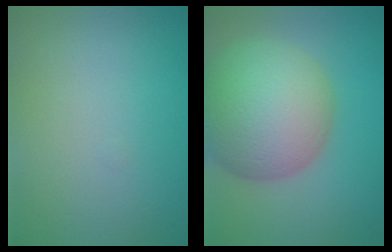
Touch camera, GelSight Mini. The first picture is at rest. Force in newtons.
{"total": 11.3, "press": 11.3, "slide": 0.8}